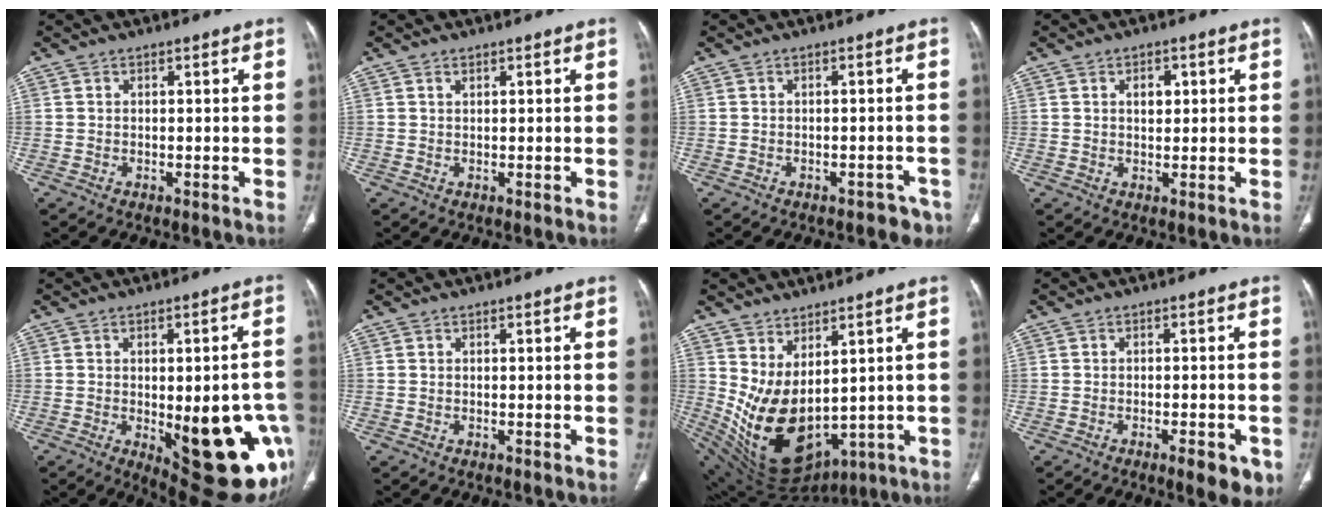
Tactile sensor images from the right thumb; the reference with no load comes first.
{"total": 0.8, "force": [0.5, 0.4, 0.4], "torque": [-0.008, -0.001, 0.010]}
{"total": 5.7, "force": [-4.5, 2.9, 2.0], "torque": [-0.015, 0.023, -0.043]}
{"total": 2.8, "force": [0.8, 1.8, 1.9], "torque": [-0.016, -0.001, 0.013]}
{"total": 21.9, "force": [-5.8, 8.2, 19.4], "torque": [-0.182, 0.002, -0.045]}
{"total": 0.0}
{"total": 15.3, "force": [2.3, 8.4, 12.6], "torque": [-0.217, -0.046, 0.084]}
{"total": 6.1, "force": [-3.0, 1.9, 5.0], "torque": [-0.055, 0.002, -0.034]}